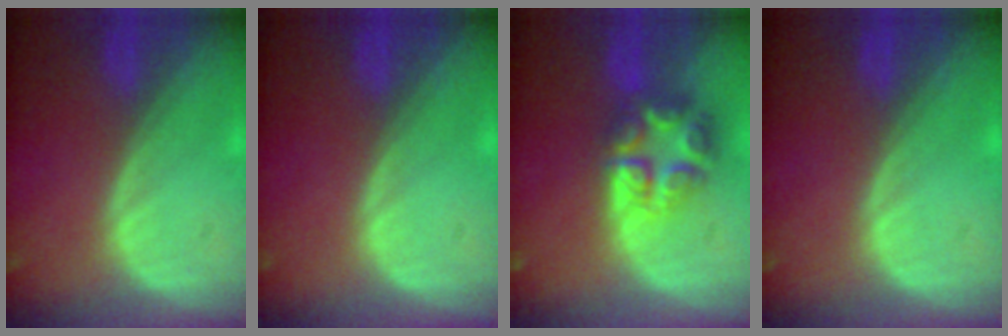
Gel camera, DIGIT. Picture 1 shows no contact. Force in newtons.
{"total": 0.0}
{"total": 8.0, "press": 6.9, "slide": 4.0}
{"total": 0.0}